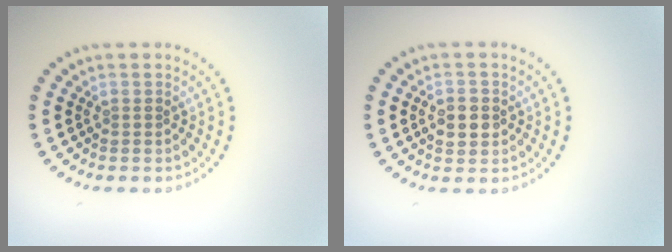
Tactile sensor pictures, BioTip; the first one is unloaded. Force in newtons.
{"total": 2.8, "press": 2.8, "slide": 0.2}